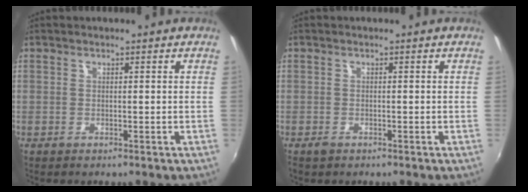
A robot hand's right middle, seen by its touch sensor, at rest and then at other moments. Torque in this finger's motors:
{"motor_torque": [0.12, -0.09, 0.00, 0.00]}